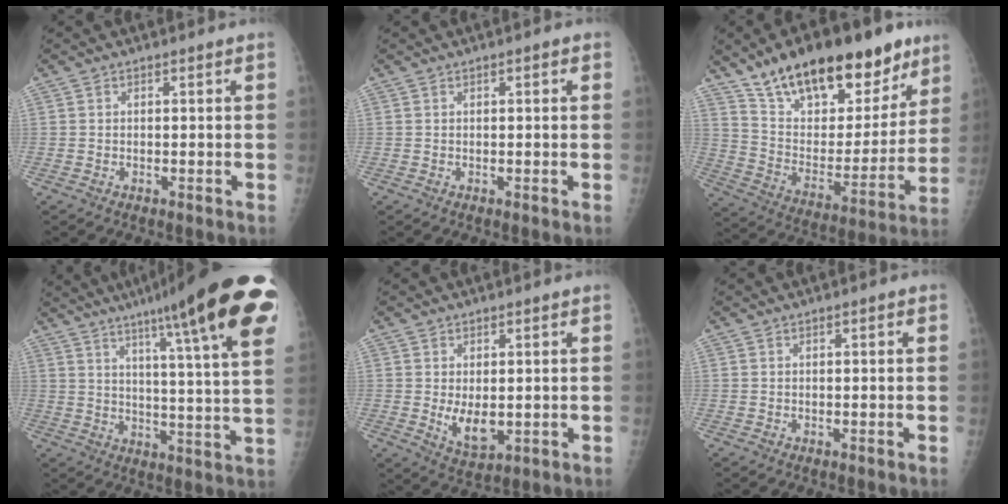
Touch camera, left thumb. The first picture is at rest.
{"total": 1.1, "force": [0.4, 0.5, 0.9], "torque": [-0.008, 0.002, 0.004]}
{"total": 28.2, "force": [19.1, 12.3, 16.8], "torque": [-0.224, -0.055, 0.310]}
{"total": 26.6, "force": [15.1, 3.1, 21.7], "torque": [-0.277, -0.034, 0.203]}
{"total": 5.7, "force": [-0.1, 3.3, 4.6], "torque": [-0.068, -0.015, 0.013]}
{"total": 0.8, "force": [0.3, 0.3, 0.6], "torque": [-0.006, 0.002, 0.003]}